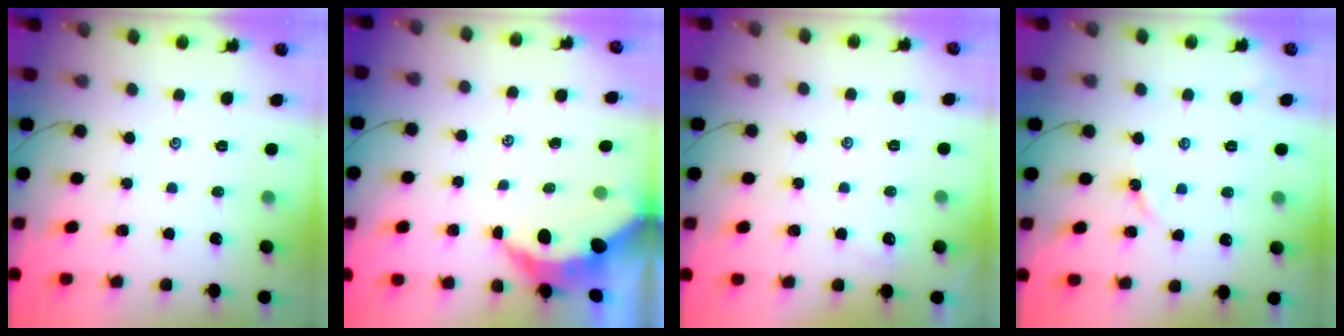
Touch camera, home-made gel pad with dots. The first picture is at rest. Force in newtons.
{"total": 5.2, "press": 5.1, "slide": 0.7}
{"total": 1.7, "press": 1.7, "slide": 0.3}
{"total": 2.7, "press": 2.7, "slide": 0.4}